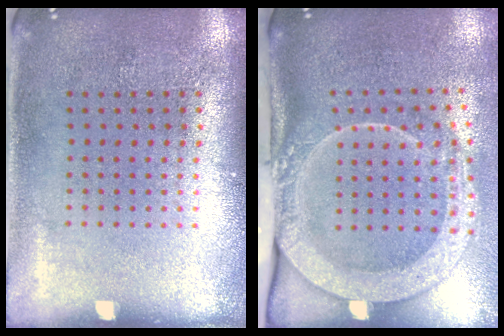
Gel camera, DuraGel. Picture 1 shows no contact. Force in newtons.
{"total": 2.8, "press": 2.0, "slide": 1.9}